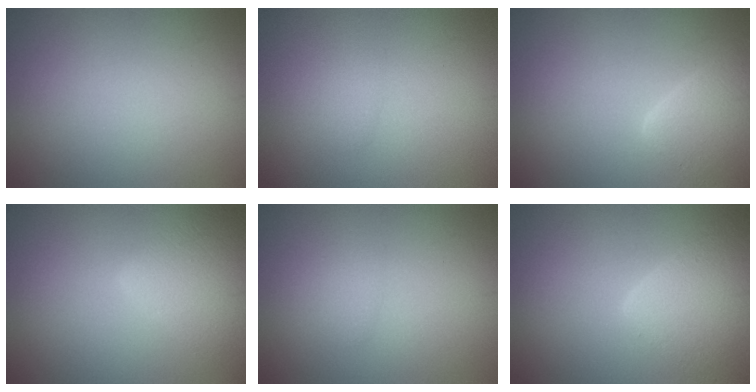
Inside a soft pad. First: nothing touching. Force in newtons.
{"total": 1.0, "press": 1.0, "slide": 0.1}
{"total": 5.1, "press": 5.0, "slide": 0.4}
{"total": 5.4, "press": 5.4, "slide": 0.3}
{"total": 1.0, "press": 1.0, "slide": 0.1}
{"total": 6.9, "press": 6.8, "slide": 0.5}